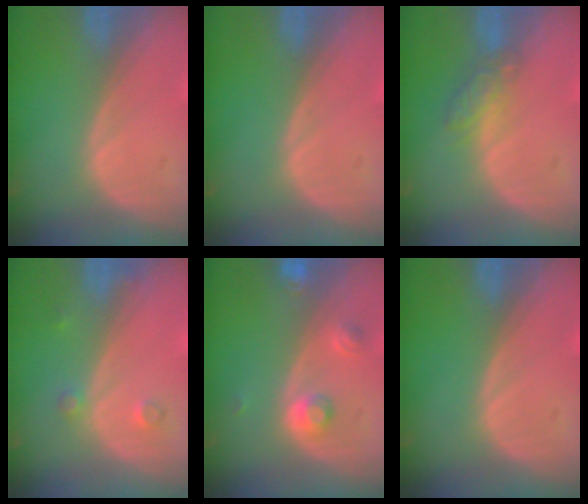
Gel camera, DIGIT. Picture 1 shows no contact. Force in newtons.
{"total": 0.0}
{"total": 4.4, "press": 4.0, "slide": 1.8}
{"total": 2.0, "press": 2.0, "slide": 0.2}
{"total": 3.6, "press": 3.3, "slide": 1.5}
{"total": 0.0}